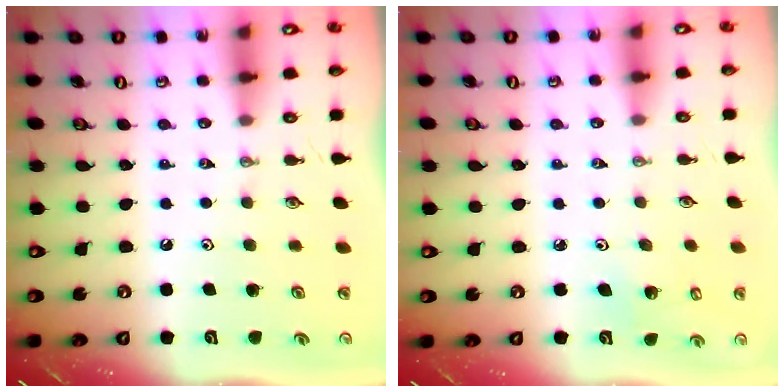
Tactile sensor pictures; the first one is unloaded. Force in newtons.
{"total": 3.3, "press": 3.1, "slide": 1.2}